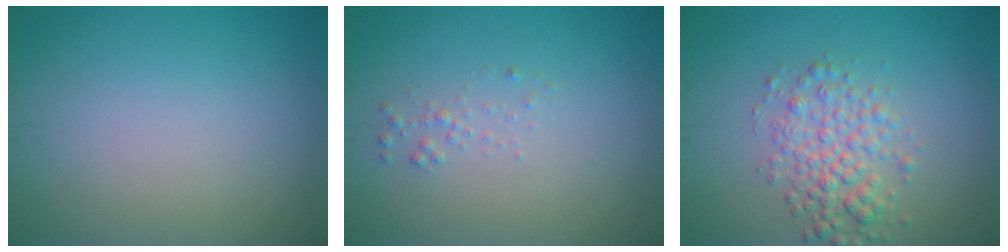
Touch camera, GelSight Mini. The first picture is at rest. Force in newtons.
{"total": 0.8, "press": 0.8, "slide": 0.1}
{"total": 3.6, "press": 3.6, "slide": 0.1}